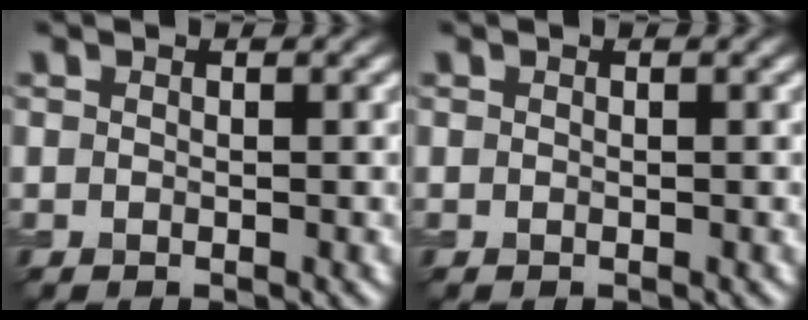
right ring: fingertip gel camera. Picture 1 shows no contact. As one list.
[{"total": 0.0}]